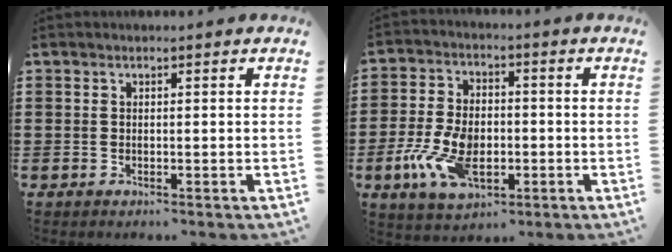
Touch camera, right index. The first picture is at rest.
{"total": 9.3, "force": [-2.8, 5.3, 7.1], "torque": [-0.175, -0.007, -0.054]}